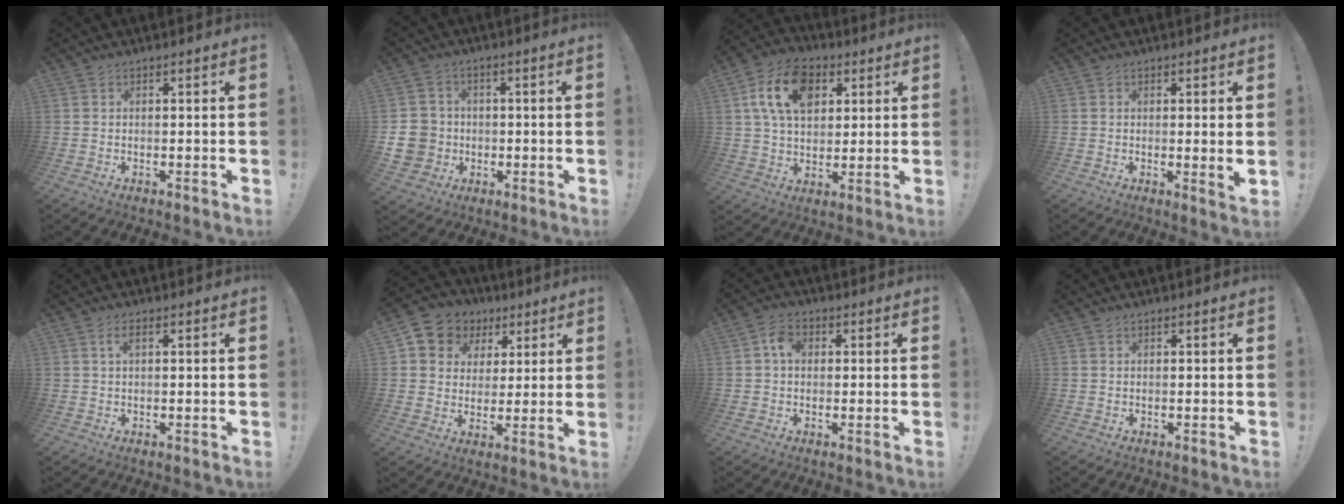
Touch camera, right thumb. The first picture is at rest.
{"total": 10.2, "force": [-1.8, 9.4, 3.5], "torque": [-0.078, 0.020, -0.026]}
{"total": 16.5, "force": [6.2, 11.4, 10.2], "torque": [-0.159, -0.007, 0.119]}
{"total": 2.8, "force": [0.6, 0.0, 2.7], "torque": [-0.030, -0.011, 0.009]}
{"total": 2.3, "force": [0.7, 0.9, 2.0], "torque": [-0.034, 0.003, 0.009]}
{"total": 8.3, "force": [3.1, 7.3, 2.2], "torque": [-0.039, -0.015, 0.066]}
{"total": 5.5, "force": [0.9, 4.1, 3.5], "torque": [-0.053, 0.010, 0.016]}
{"total": 0.0}